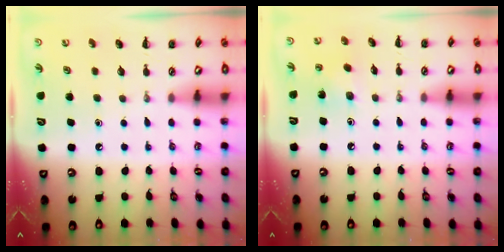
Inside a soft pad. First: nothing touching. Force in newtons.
{"total": 3.9, "press": 3.7, "slide": 1.0}